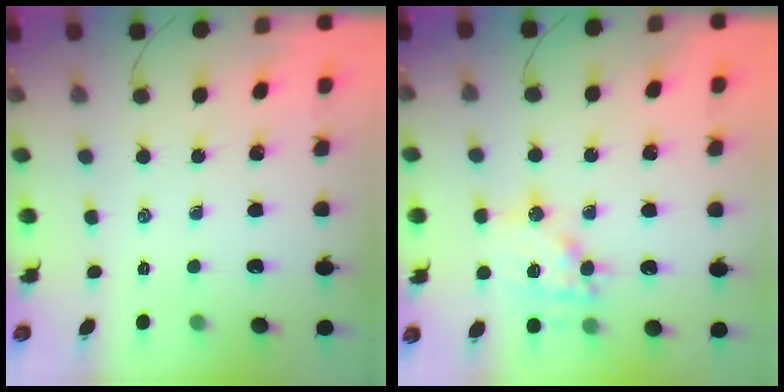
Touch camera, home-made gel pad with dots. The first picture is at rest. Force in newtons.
{"total": 15.1, "press": 15.0, "slide": 2.2}